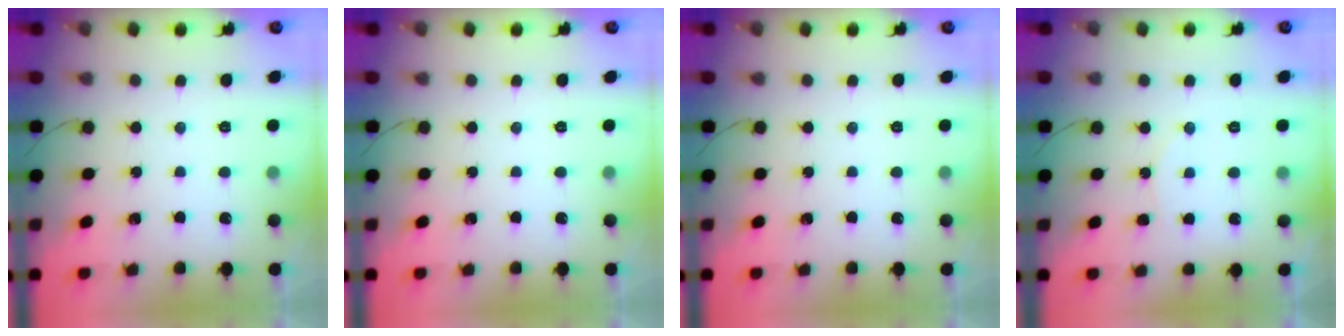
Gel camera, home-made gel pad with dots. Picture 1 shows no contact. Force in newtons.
{"total": 0.0}
{"total": 0.0}
{"total": 4.6, "press": 4.6, "slide": 0.5}